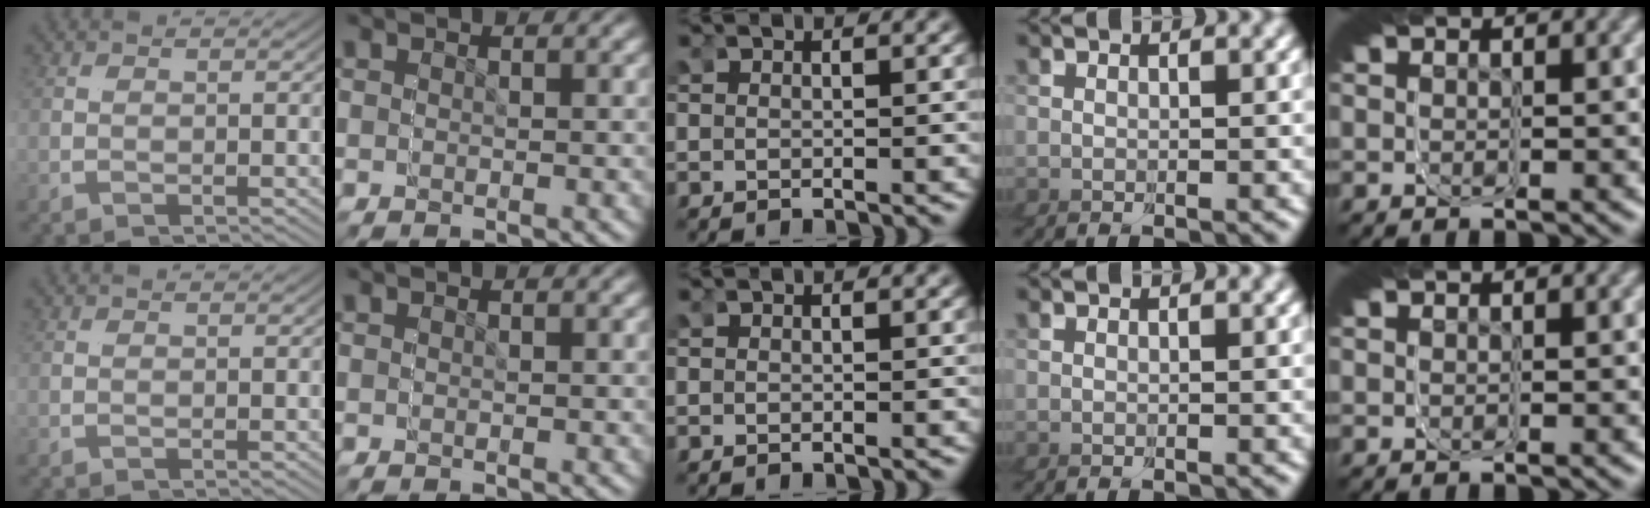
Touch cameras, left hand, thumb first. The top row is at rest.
{}